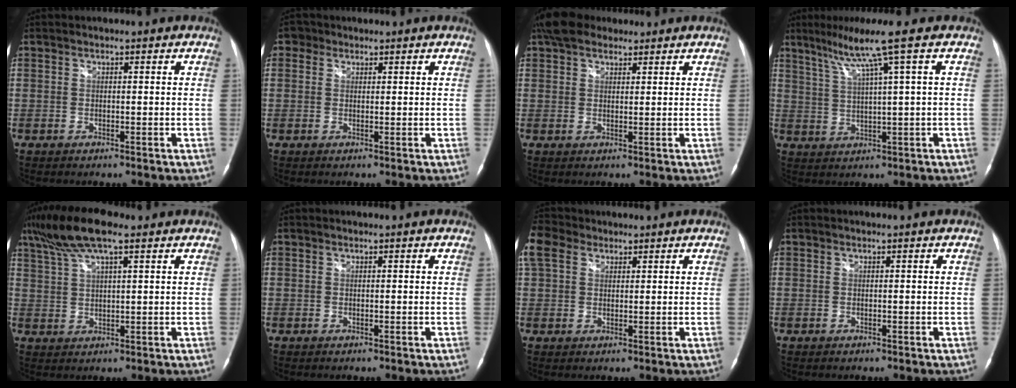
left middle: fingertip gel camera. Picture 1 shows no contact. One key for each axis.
{"total": 2.0, "fx": 1.1, "fy": 1.7, "fz": 0.3, "tx": 0.001, "ty": 0.006, "tz": 0.012}
{"total": 6.3, "fx": 5.0, "fy": 3.1, "fz": 2.4, "tx": -0.051, "ty": 0.031, "tz": 0.093}
{"total": 7.3, "fx": 4.1, "fy": -2.0, "fz": 5.7, "tx": -0.109, "ty": 0.004, "tz": 0.077}
{"total": 9.4, "fx": 6.5, "fy": 1.8, "fz": 6.5, "tx": -0.136, "ty": 0.023, "tz": 0.118}
{"total": 0.0}
{"total": 6.1, "fx": 3.8, "fy": 3.9, "fz": 2.8, "tx": -0.088, "ty": 0.034, "tz": 0.082}
{"total": 0.0}